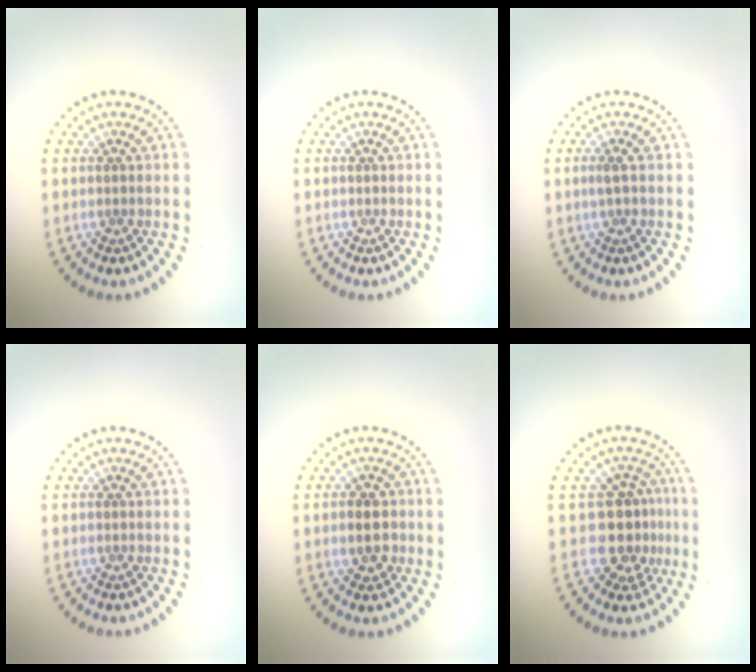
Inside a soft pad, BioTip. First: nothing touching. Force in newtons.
{"total": 0.0}
{"total": 1.0, "press": 0.8, "slide": 0.6}
{"total": 0.0}
{"total": 2.7, "press": 2.6, "slide": 0.6}
{"total": 3.8, "press": 3.2, "slide": 2.1}